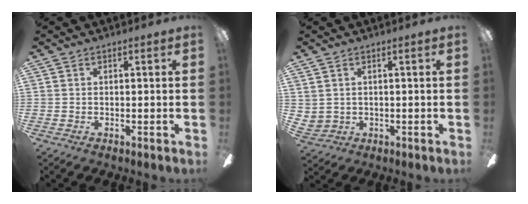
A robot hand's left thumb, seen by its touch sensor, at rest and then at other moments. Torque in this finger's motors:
{"motor_torque": [-0.87, 1.53, 0.55, 0.04, 0.32]}